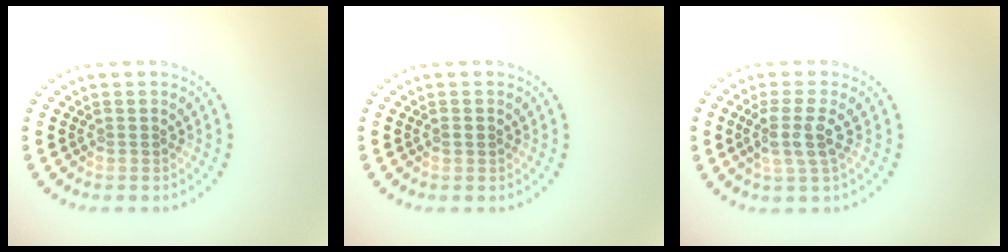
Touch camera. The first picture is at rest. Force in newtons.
{"total": 0.8, "press": 0.8, "slide": 0.2}
{"total": 3.1, "press": 2.4, "slide": 1.9}